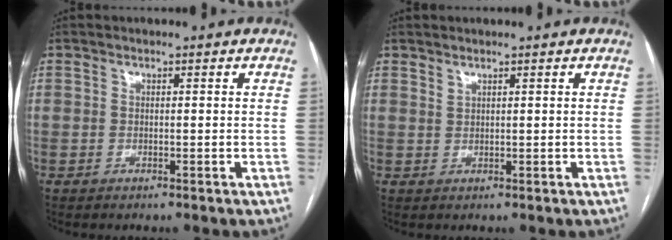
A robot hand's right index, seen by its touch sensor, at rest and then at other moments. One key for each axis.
{"total": 0.7, "fx": 0.7, "fy": 0.1, "fz": 0.2, "tx": -0.005, "ty": -0.002, "tz": 0.016}